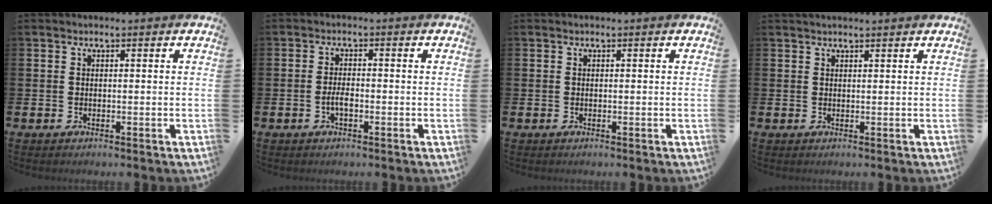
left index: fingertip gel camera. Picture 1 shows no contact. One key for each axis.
{"total": 2.0, "fx": -0.6, "fy": 0.8, "fz": 1.7, "tx": -0.028, "ty": 0.000, "tz": -0.014}
{"total": 0.0}
{"total": 1.1, "fx": 1.0, "fy": 0.0, "fz": 0.2, "tx": 0.009, "ty": -0.006, "tz": 0.017}